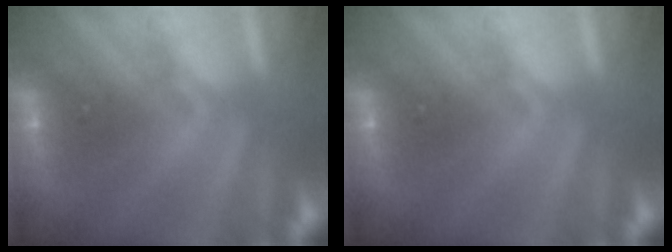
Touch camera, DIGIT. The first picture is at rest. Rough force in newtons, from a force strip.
{"total": 0.0}